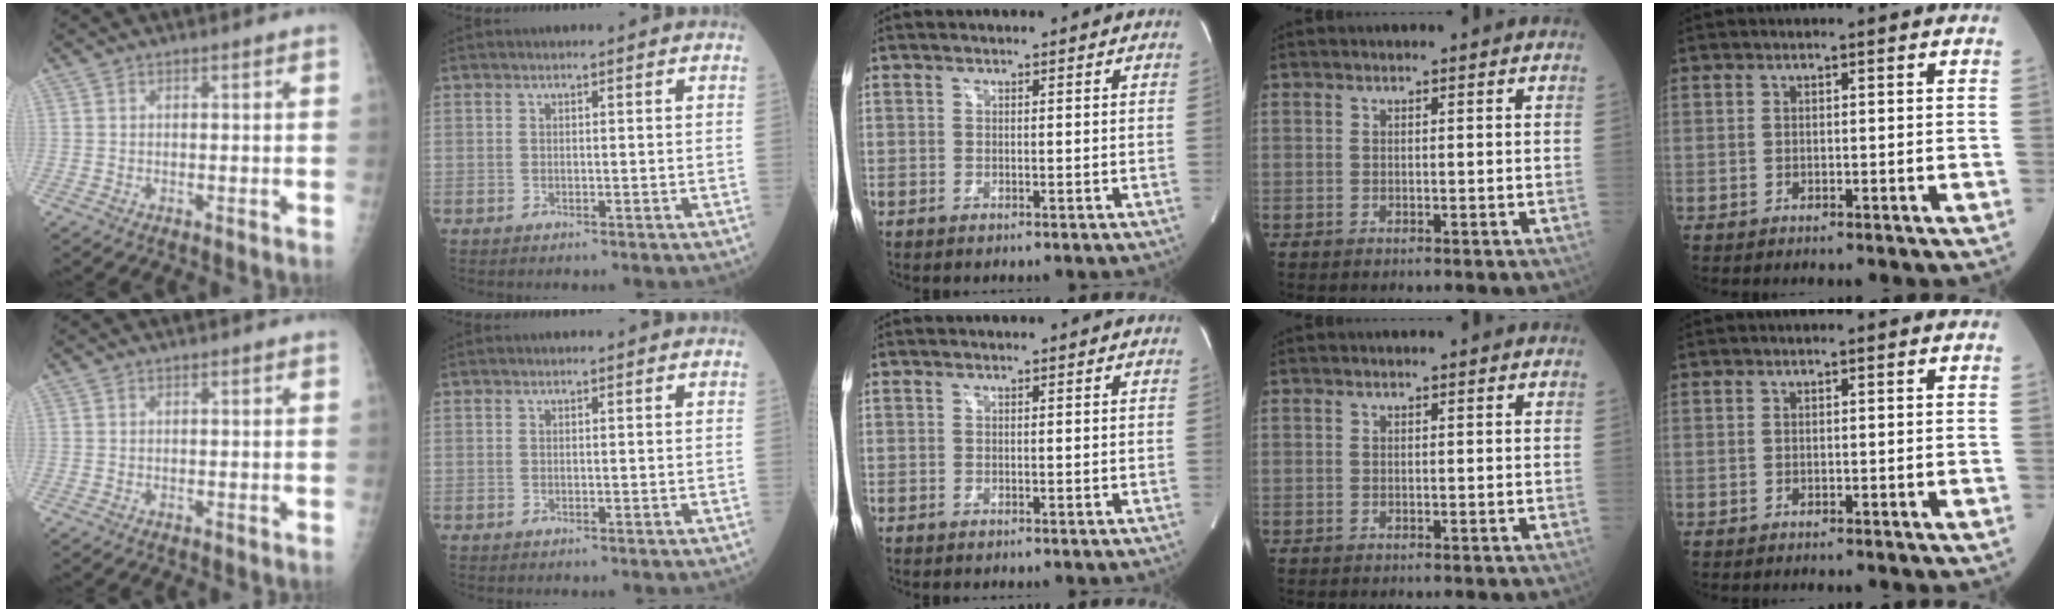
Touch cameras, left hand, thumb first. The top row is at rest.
{}